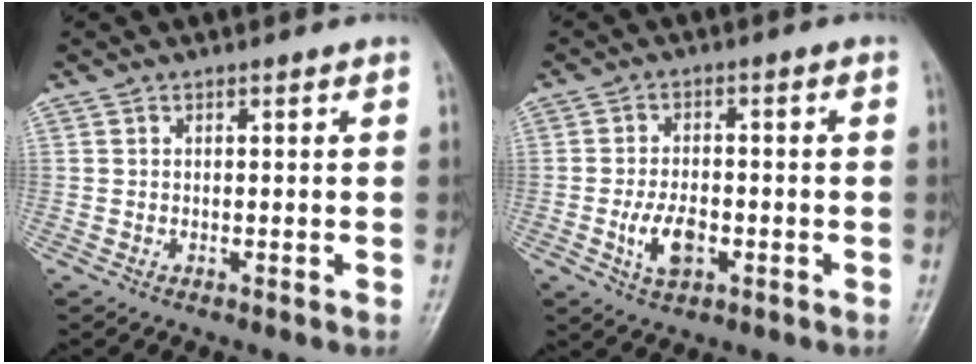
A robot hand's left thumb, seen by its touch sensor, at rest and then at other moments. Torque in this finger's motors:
{"motor_torque": [-0.20, 0.44, 0.53, -0.02, 0.05]}